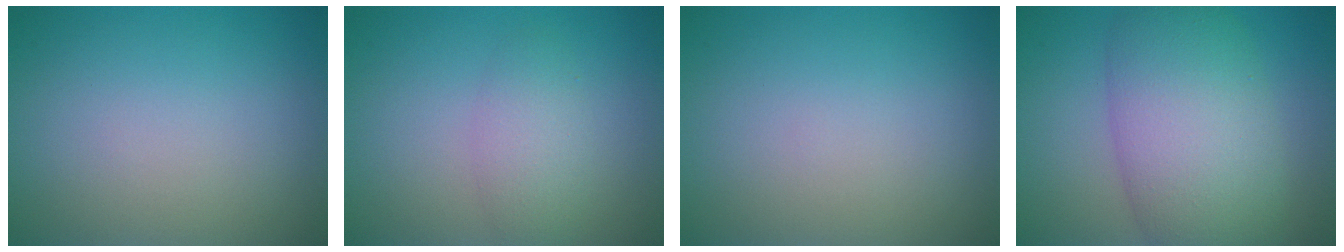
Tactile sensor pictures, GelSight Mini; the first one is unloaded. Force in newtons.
{"total": 2.7, "press": 2.7, "slide": 0.1}
{"total": 0.0}
{"total": 9.5, "press": 9.5, "slide": 0.3}